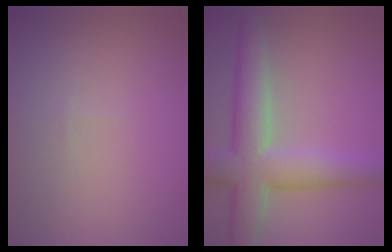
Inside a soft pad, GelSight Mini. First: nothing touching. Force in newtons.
{"total": 6.9, "press": 6.9, "slide": 0.3}